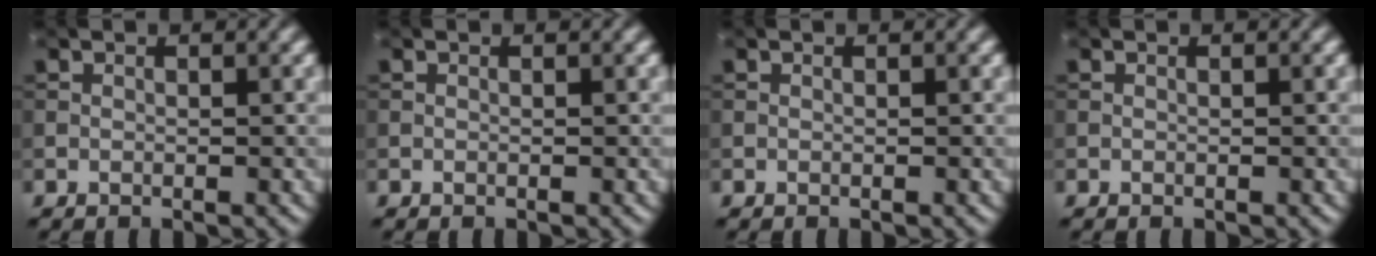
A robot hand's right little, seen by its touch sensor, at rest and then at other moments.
{"total": 0.0}
{"total": 0.0}
{"total": 0.0}